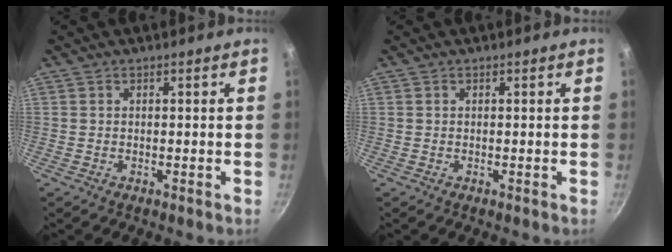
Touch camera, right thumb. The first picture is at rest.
{"total": 0.0}